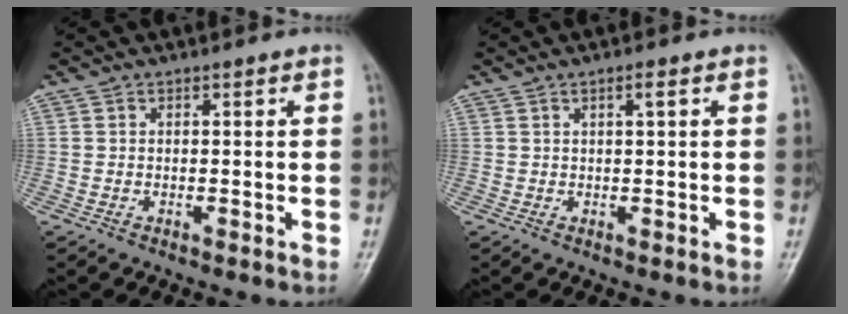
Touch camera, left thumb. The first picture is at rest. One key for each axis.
{"total": 1.2, "fx": 0.5, "fy": 0.1, "fz": 1.1, "tx": -0.021, "ty": 0.002, "tz": 0.008}